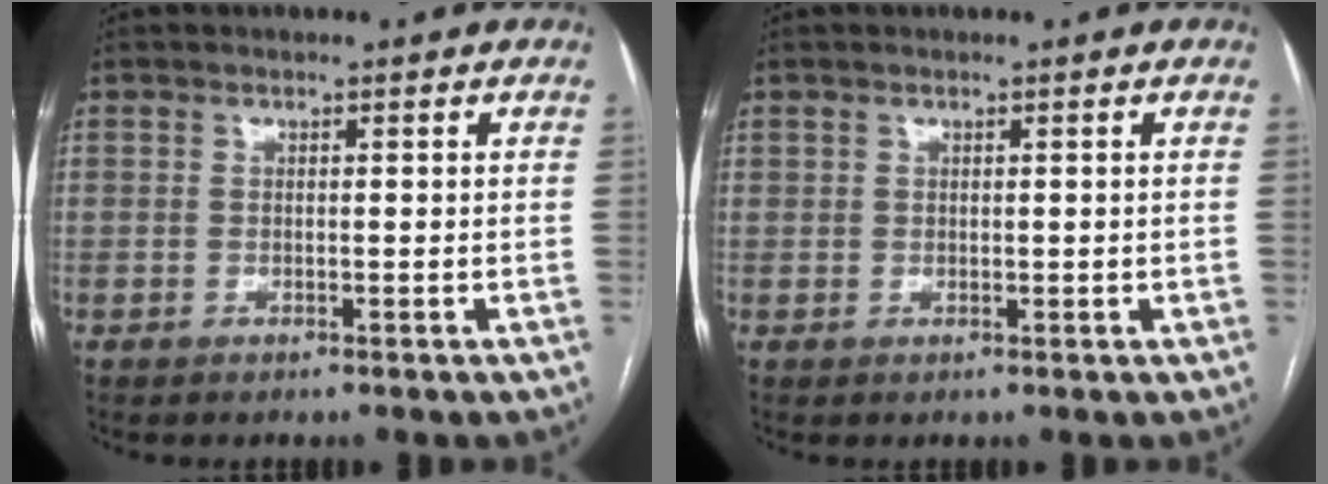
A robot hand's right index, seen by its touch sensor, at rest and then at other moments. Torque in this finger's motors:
{"motor_torque": [-0.12, 0.17, 0.00, 0.00]}